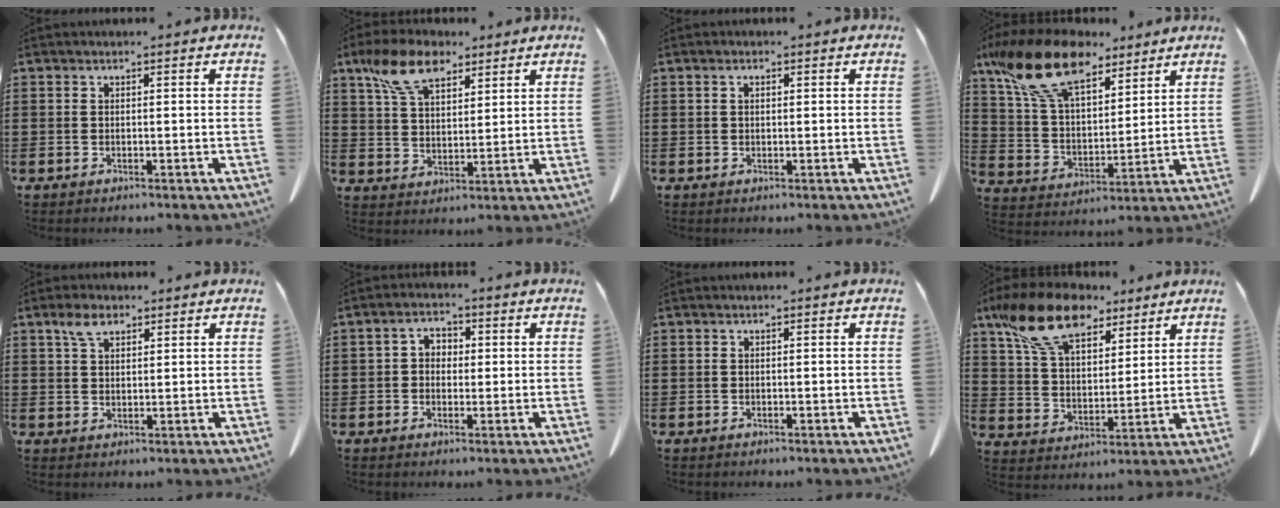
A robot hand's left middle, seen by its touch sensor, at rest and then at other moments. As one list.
[{"total": 9.6, "force": [6.4, 4.7, 5.5], "torque": [-0.130, 0.001, 0.120]}, {"total": 1.0, "force": [0.3, 0.4, 0.9], "torque": [-0.020, 0.003, 0.006]}, {"total": 15.9, "force": [11.3, 6.6, 9.0], "torque": [-0.223, -0.037, 0.206]}, {"total": 3.6, "force": [2.2, 1.7, 2.3], "torque": [-0.051, 0.005, 0.041]}, {"total": 2.6, "force": [0.0, 2.1, 1.5], "torque": [-0.038, 0.010, -0.003]}, {"total": 0.0}, {"total": 14.1, "force": [10.3, 6.0, 7.6], "torque": [-0.181, -0.023, 0.195]}]